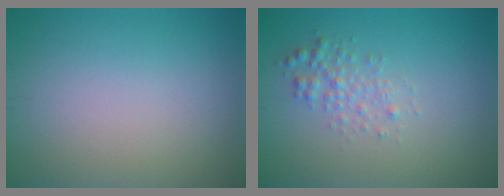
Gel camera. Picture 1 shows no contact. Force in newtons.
{"total": 1.8, "press": 1.8, "slide": 0.0}